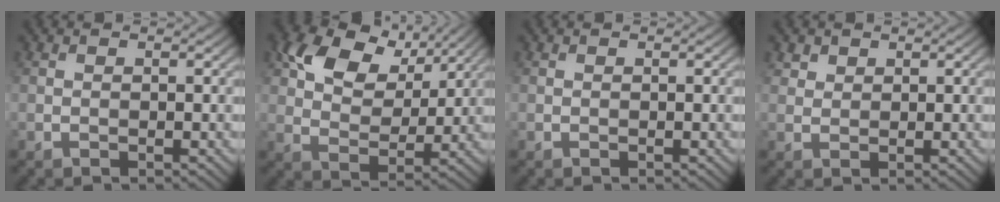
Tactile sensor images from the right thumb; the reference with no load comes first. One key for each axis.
{"total": 10.0, "fx": 5.2, "fy": 6.1, "fz": 6.0, "tx": -0.125, "ty": 0.002, "tz": 0.095}
{"total": 0.0}
{"total": 1.7, "fx": 1.2, "fy": 1.1, "fz": 0.4, "tx": -0.011, "ty": -0.002, "tz": 0.028}